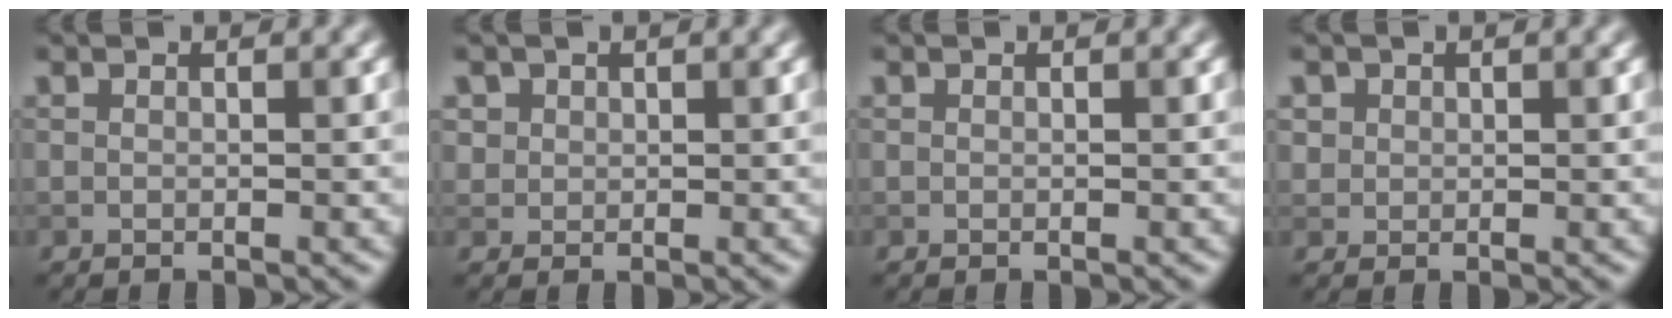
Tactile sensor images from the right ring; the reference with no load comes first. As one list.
[{"total": 1.4, "force": [0.6, 1.2, 0.2], "torque": [-0.001, -0.008, 0.024]}, {"total": 0.0}, {"total": 1.1, "force": [0.4, 1.0, 0.2], "torque": [0.003, -0.006, 0.013]}]